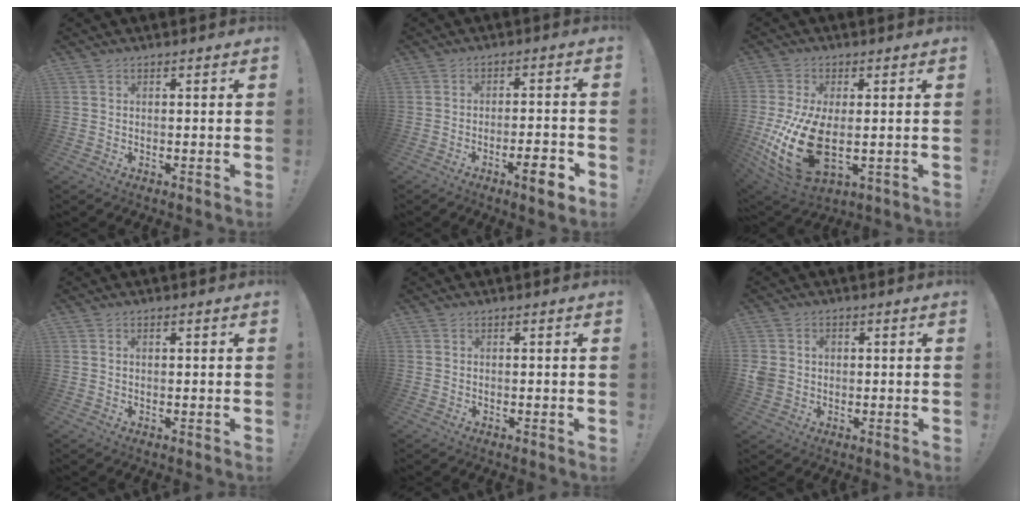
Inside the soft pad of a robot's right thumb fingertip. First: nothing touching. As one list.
[{"total": 7.6, "force": [-4.0, 1.5, 6.2], "torque": [-0.088, 0.015, -0.063]}, {"total": 19.4, "force": [-1.7, 10.7, 16.2], "torque": [-0.304, -0.018, -0.013]}, {"total": 0.9, "force": [0.2, 0.4, 0.7], "torque": [-0.020, 0.005, 0.005]}, {"total": 0.0}, {"total": 4.2, "force": [0.0, 3.9, 1.7], "torque": [-0.041, 0.007, 0.004]}]